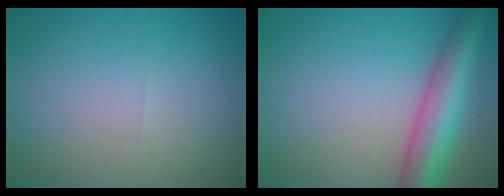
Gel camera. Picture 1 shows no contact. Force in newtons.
{"total": 7.7, "press": 7.7, "slide": 0.3}